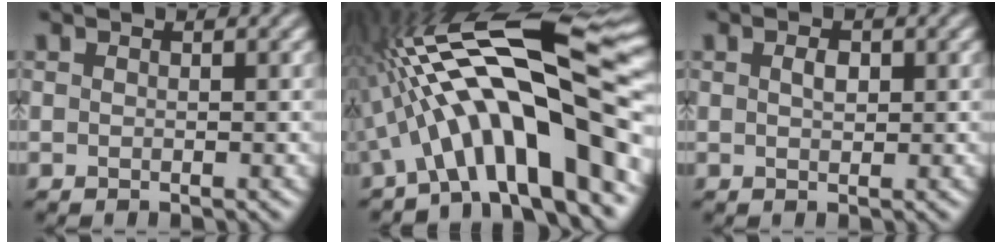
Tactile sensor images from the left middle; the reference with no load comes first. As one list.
[{"total": 15.3, "force": [-1.7, 4.5, 14.5], "torque": [-0.212, 0.040, -0.035]}, {"total": 1.3, "force": [0.5, 0.6, 1.0], "torque": [-0.020, 0.004, 0.008]}]